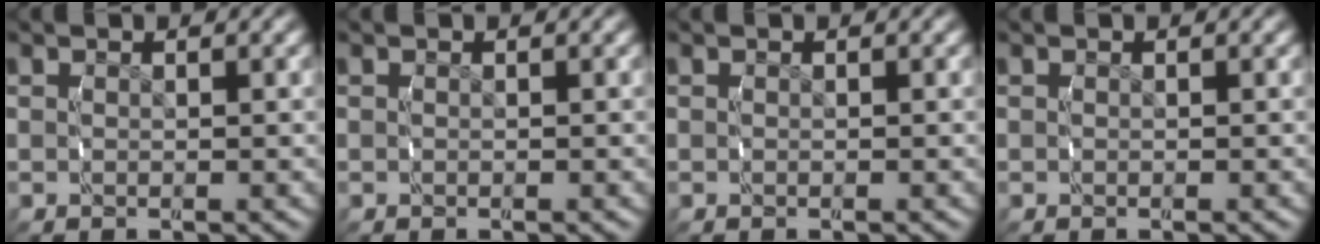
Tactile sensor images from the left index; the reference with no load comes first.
{"total": 0.0}
{"total": 0.0}
{"total": 0.0}